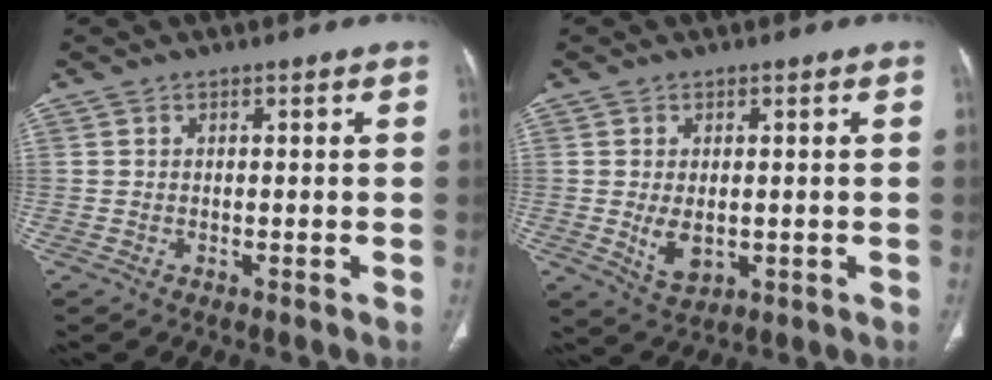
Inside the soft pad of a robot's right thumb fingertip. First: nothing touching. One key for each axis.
{"total": 5.1, "fx": -0.4, "fy": 3.1, "fz": 4.0, "tx": -0.066, "ty": -0.011, "tz": 0.006}